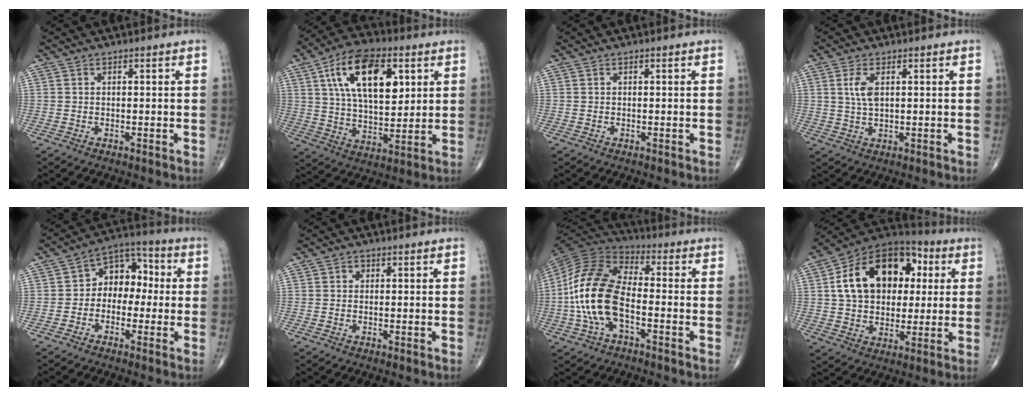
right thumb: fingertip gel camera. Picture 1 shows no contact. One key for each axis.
{"total": 18.9, "fx": 6.6, "fy": 9.9, "fz": 14.7, "tx": -0.218, "ty": -0.015, "tz": 0.113}
{"total": 0.0}
{"total": 4.0, "fx": 1.2, "fy": 1.8, "fz": 3.4, "tx": -0.075, "ty": -0.003, "tz": 0.027}
{"total": 9.2, "fx": -0.3, "fy": 6.8, "fz": 6.2, "tx": -0.048, "ty": 0.040, "tz": -0.024}
{"total": 1.0, "fx": 0.3, "fy": 0.9, "fz": 0.4, "tx": 0.000, "ty": 0.001, "tz": 0.002}
{"total": 16.3, "fx": -3.2, "fy": 8.5, "fz": 13.5, "tx": -0.278, "ty": 0.033, "tz": -0.068}
{"total": 20.5, "fx": 4.0, "fy": 14.3, "fz": 14.1, "tx": -0.201, "ty": 0.020, "tz": 0.064}